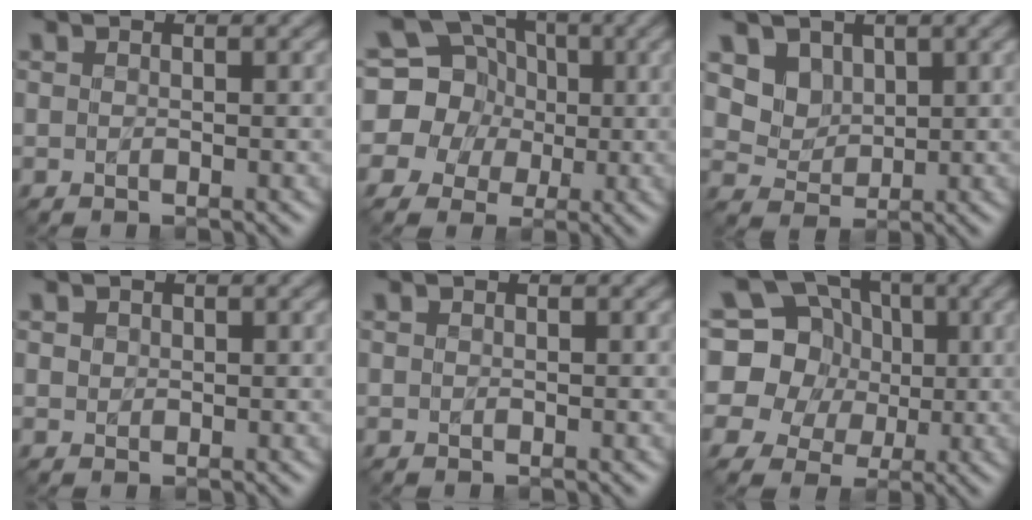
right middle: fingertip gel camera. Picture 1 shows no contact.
{"total": 9.8, "force": [1.3, 9.1, 3.3], "torque": [-0.098, 0.042, 0.000]}
{"total": 3.8, "force": [2.1, 2.8, 1.4], "torque": [-0.042, -0.024, 0.065]}
{"total": 0.6, "force": [0.3, 0.6, 0.1], "torque": [0.000, -0.002, 0.006]}
{"total": 0.0}
{"total": 12.5, "force": [3.6, 10.8, 5.0], "torque": [-0.131, 0.043, 0.049]}